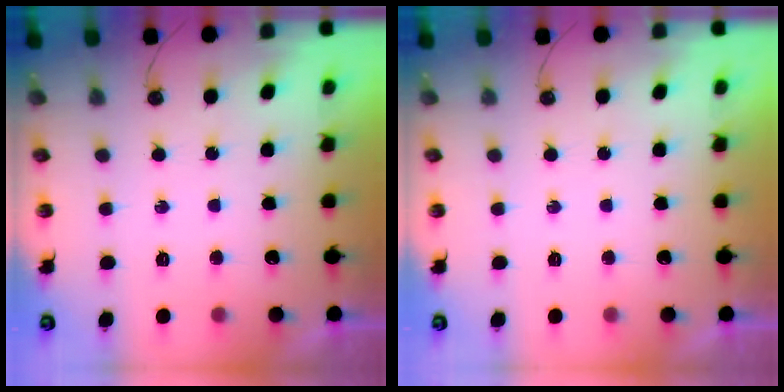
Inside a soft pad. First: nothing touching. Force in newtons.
{"total": 0.0}